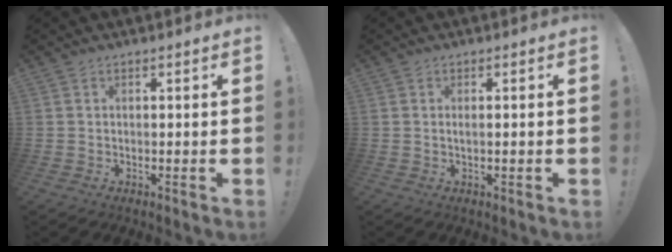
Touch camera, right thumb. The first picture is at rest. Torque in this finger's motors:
{"motor_torque": [-0.39, -0.01, -0.01, 0.21, 0.09]}